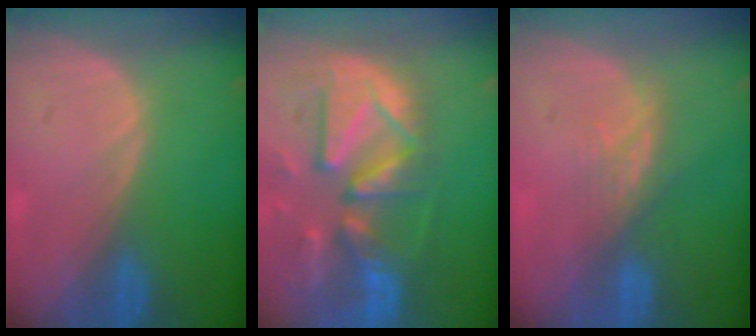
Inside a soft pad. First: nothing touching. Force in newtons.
{"total": 13.3, "press": 11.4, "slide": 6.7}
{"total": 3.7, "press": 3.4, "slide": 1.5}